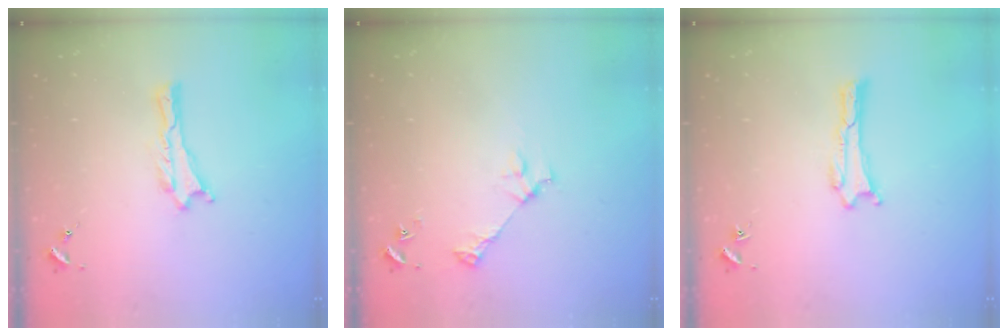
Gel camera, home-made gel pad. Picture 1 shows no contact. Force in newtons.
{"total": 3.6, "press": 3.6, "slide": 0.4}
{"total": 0.0}